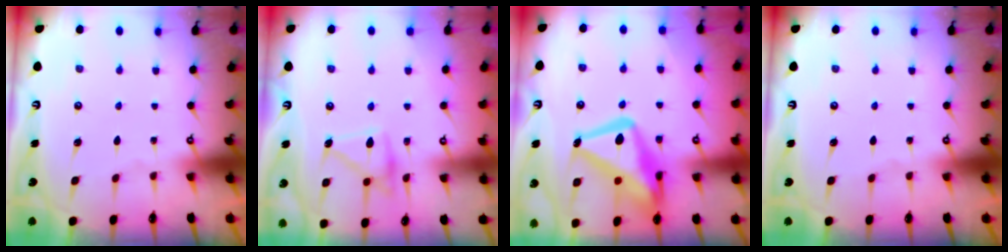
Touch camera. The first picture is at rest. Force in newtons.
{"total": 14.8, "press": 14.8, "slide": 0.9}
{"total": 19.7, "press": 19.6, "slide": 2.0}
{"total": 0.0}